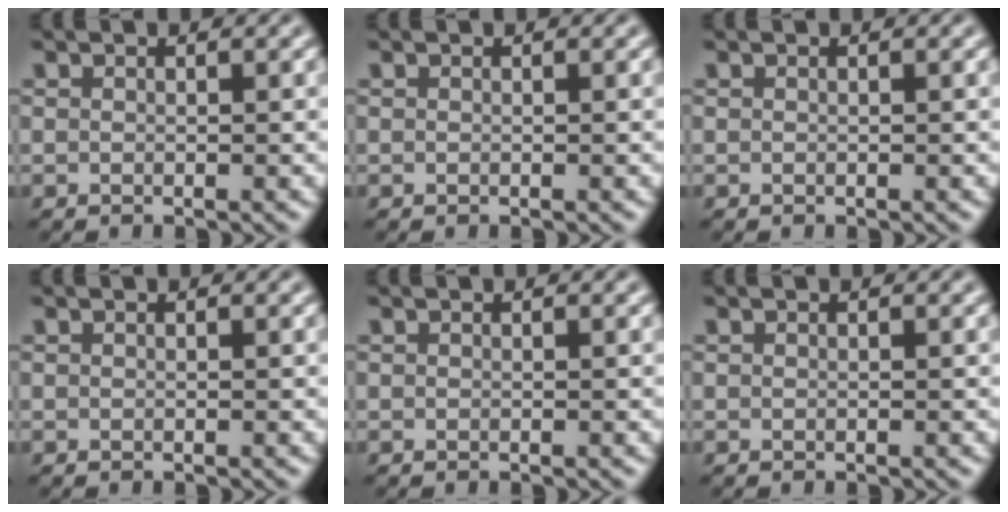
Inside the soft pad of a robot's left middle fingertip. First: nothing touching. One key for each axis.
{"total": 0.0}
{"total": 0.0}
{"total": 0.0}
{"total": 0.0}
{"total": 0.0}